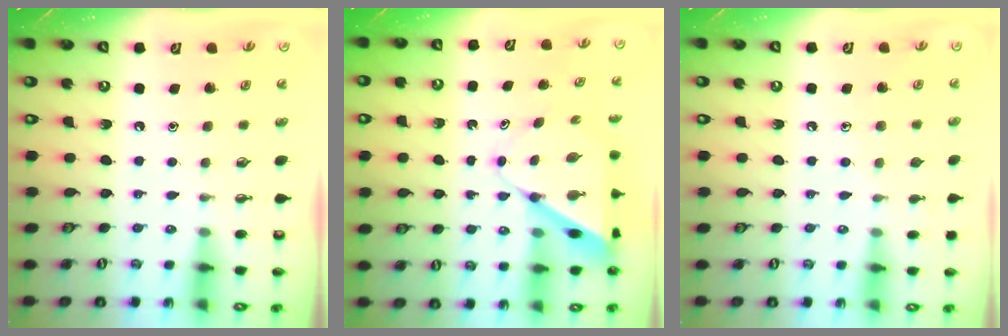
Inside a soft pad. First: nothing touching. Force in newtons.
{"total": 8.9, "press": 8.9, "slide": 0.5}
{"total": 4.7, "press": 4.7, "slide": 0.4}